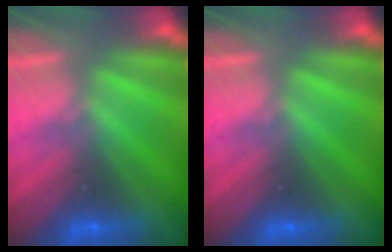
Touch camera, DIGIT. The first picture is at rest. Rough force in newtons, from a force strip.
{"total": 0.0}